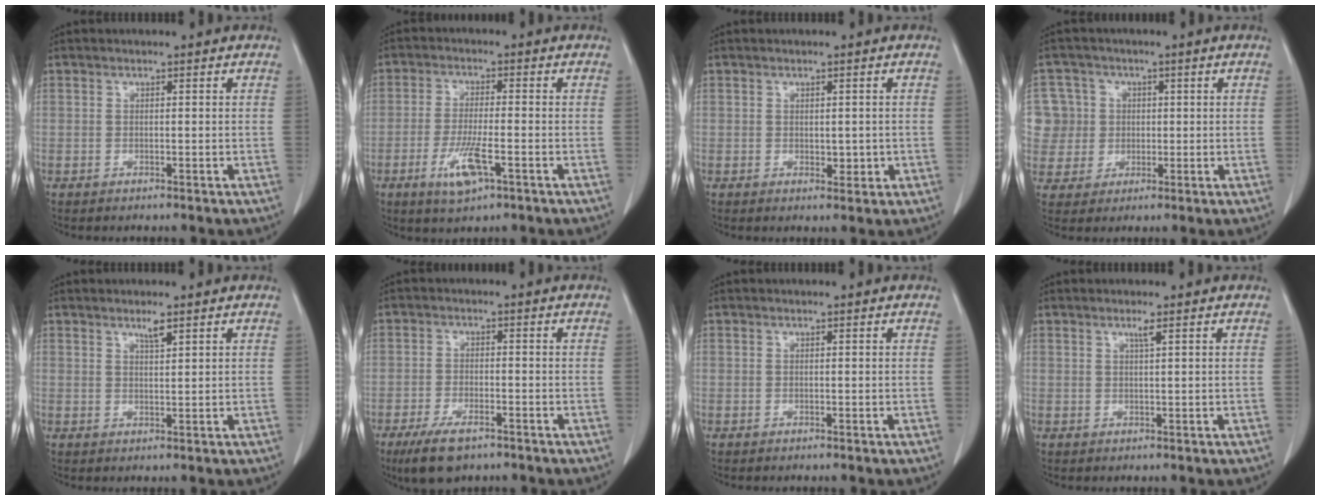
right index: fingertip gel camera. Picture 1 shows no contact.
{"total": 6.6, "force": [-2.9, 1.4, 5.8], "torque": [-0.114, -0.011, -0.048]}
{"total": 2.2, "force": [-0.2, 1.2, 1.8], "torque": [-0.022, -0.003, 0.004]}
{"total": 10.8, "force": [1.6, 10.5, 1.4], "torque": [-0.053, 0.042, 0.051]}
{"total": 1.8, "force": [1.3, 0.0, 1.2], "torque": [-0.024, -0.003, 0.024]}
{"total": 6.6, "force": [-4.5, 2.3, 4.2], "torque": [-0.084, -0.011, -0.078]}
{"total": 0.0}
{"total": 1.2, "force": [0.7, -0.2, 1.0], "torque": [-0.022, -0.002, 0.014]}